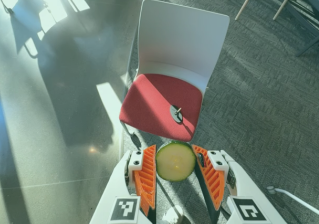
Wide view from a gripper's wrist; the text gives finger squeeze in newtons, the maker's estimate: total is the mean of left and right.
{"total": 6.0, "left": 5.9, "right": 6.0}